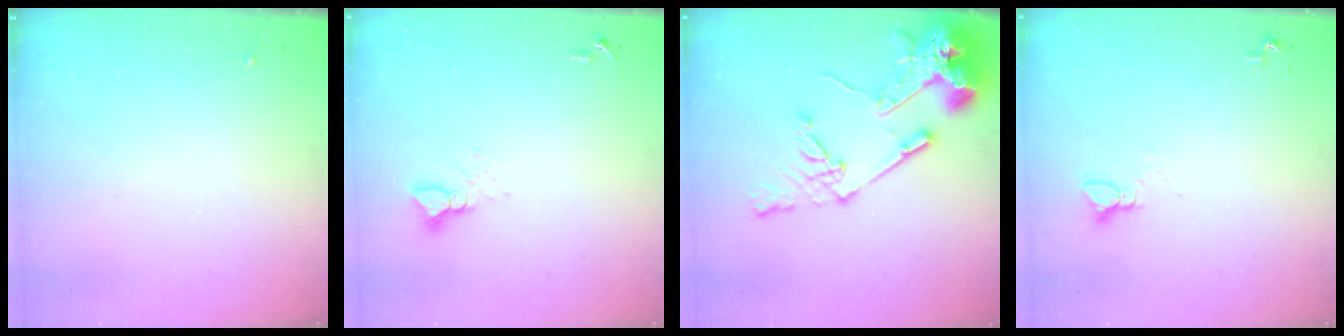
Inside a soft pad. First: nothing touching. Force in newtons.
{"total": 3.9, "press": 3.9, "slide": 0.4}
{"total": 16.7, "press": 16.5, "slide": 2.1}
{"total": 2.2, "press": 2.2, "slide": 0.1}